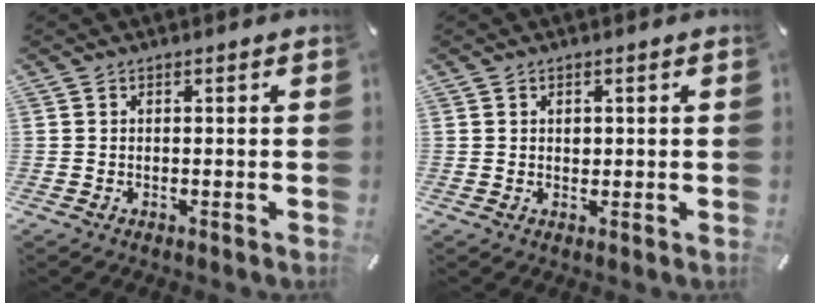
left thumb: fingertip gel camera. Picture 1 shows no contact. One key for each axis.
{"total": 1.2, "fx": 0.2, "fy": 1.0, "fz": 0.7, "tx": -0.014, "ty": 0.004, "tz": 0.003}